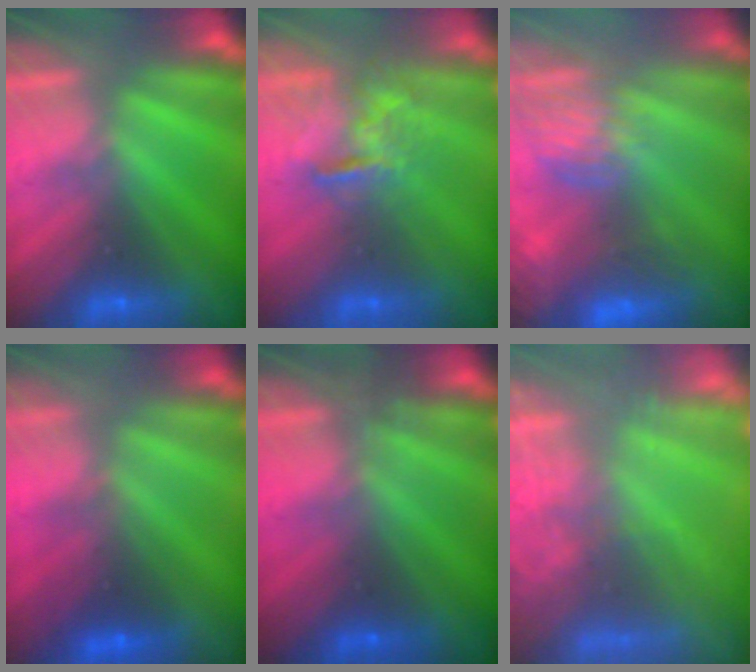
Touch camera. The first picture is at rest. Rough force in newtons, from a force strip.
{"total": 3.6}
{"total": 5.0}
{"total": 2.1}
{"total": 1.2}
{"total": 7.0}